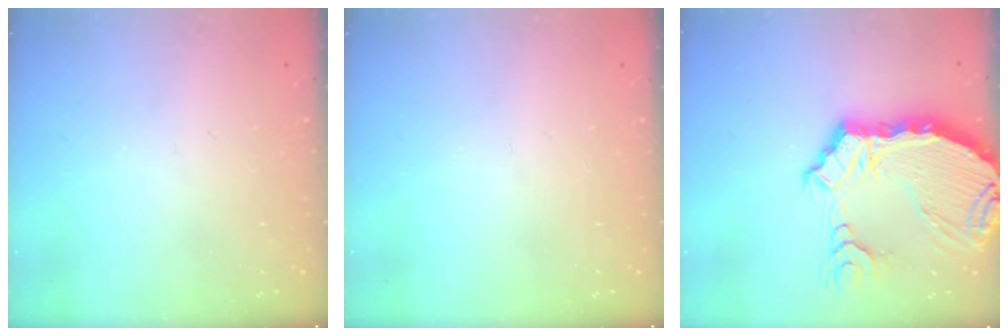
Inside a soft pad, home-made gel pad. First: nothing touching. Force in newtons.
{"total": 0.0}
{"total": 13.2, "press": 12.7, "slide": 3.7}